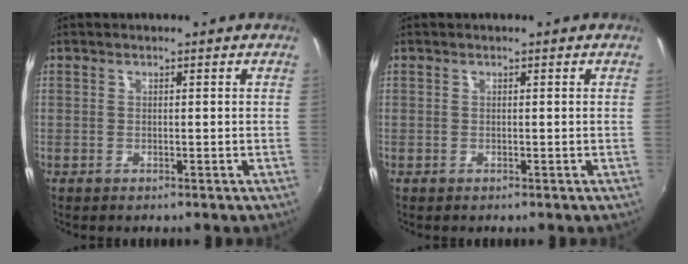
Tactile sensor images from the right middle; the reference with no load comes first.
{"total": 0.0}